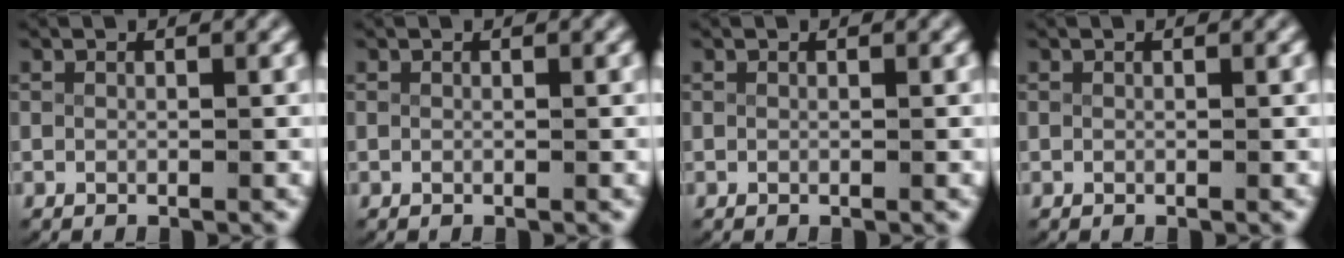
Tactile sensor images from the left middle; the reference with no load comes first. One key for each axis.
{"total": 0.0}
{"total": 0.0}
{"total": 0.0}